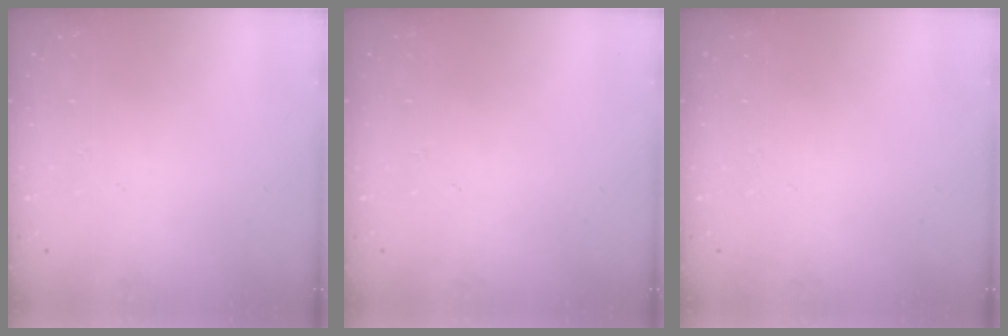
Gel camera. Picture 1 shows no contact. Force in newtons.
{"total": 0.0}
{"total": 0.0}